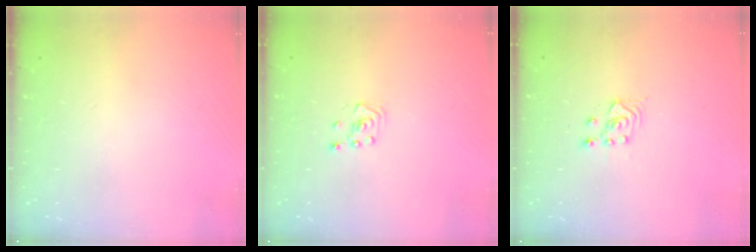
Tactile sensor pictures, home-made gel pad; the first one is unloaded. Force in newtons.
{"total": 1.9, "press": 1.8, "slide": 0.6}
{"total": 3.3, "press": 2.9, "slide": 1.5}